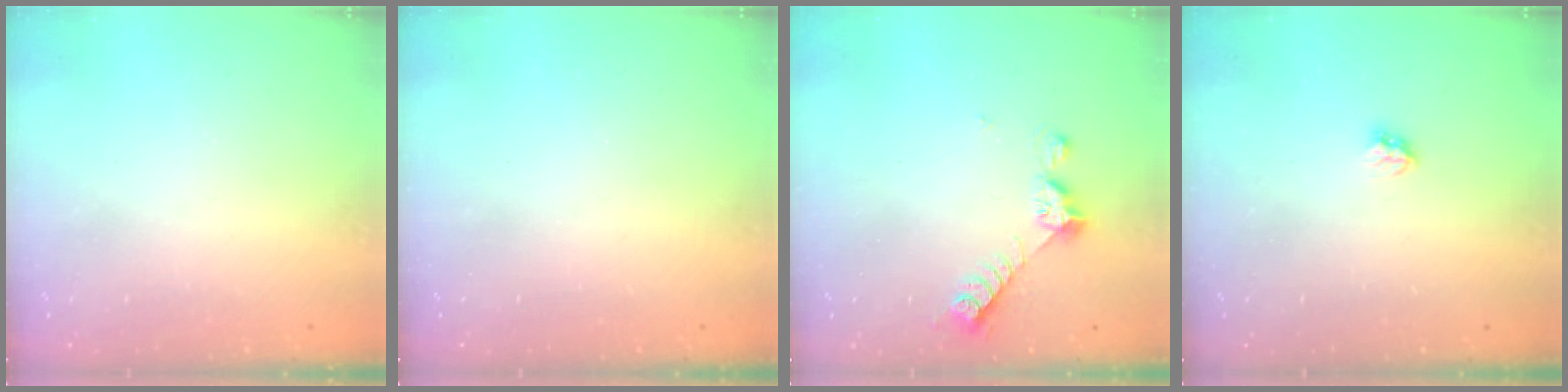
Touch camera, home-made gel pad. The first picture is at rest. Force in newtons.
{"total": 0.0}
{"total": 6.5, "press": 6.5, "slide": 0.7}
{"total": 2.8, "press": 2.8, "slide": 0.5}